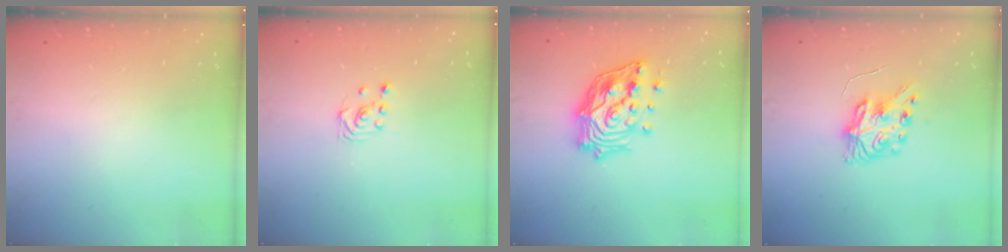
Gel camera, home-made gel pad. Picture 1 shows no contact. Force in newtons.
{"total": 2.9, "press": 2.6, "slide": 1.4}
{"total": 18.1, "press": 17.9, "slide": 2.7}
{"total": 8.3, "press": 8.3, "slide": 0.4}